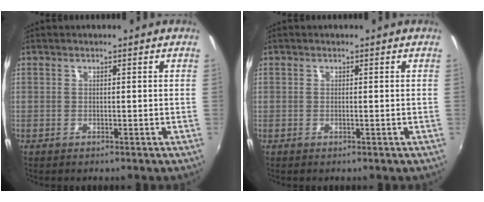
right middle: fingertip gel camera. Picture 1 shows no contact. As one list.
[{"total": 0.0}]